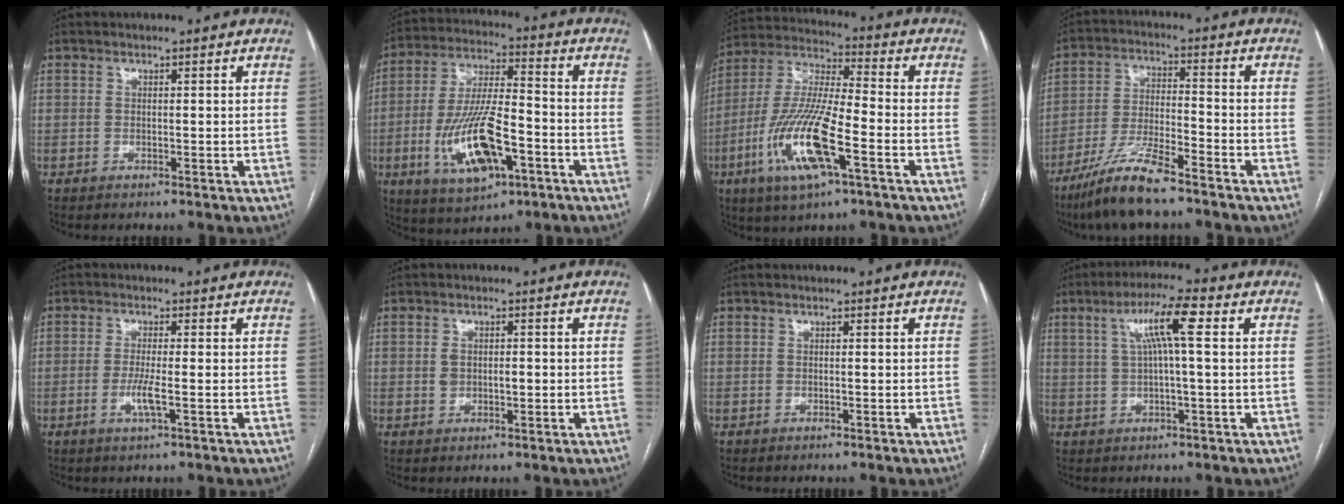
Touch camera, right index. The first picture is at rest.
{"total": 15.3, "force": [-5.3, 5.0, 13.5], "torque": [-0.270, -0.003, -0.086]}
{"total": 16.0, "force": [-6.1, 2.8, 14.6], "torque": [-0.308, -0.011, -0.112]}
{"total": 10.6, "force": [-7.9, 1.2, 6.9], "torque": [-0.137, -0.023, -0.150]}
{"total": 3.4, "force": [-1.0, 0.1, 3.2], "torque": [-0.067, -0.007, -0.021]}
{"total": 2.8, "force": [-0.1, 1.9, 2.0], "torque": [-0.034, 0.008, 0.002]}
{"total": 0.0}
{"total": 7.7, "force": [2.1, 0.2, 7.4], "torque": [-0.134, 0.017, 0.036]}